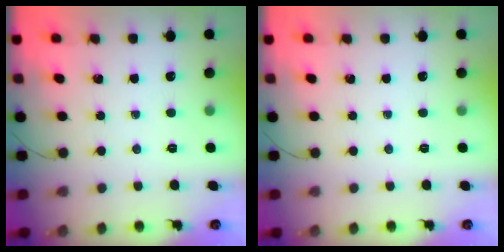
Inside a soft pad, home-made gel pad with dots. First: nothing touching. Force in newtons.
{"total": 0.0}